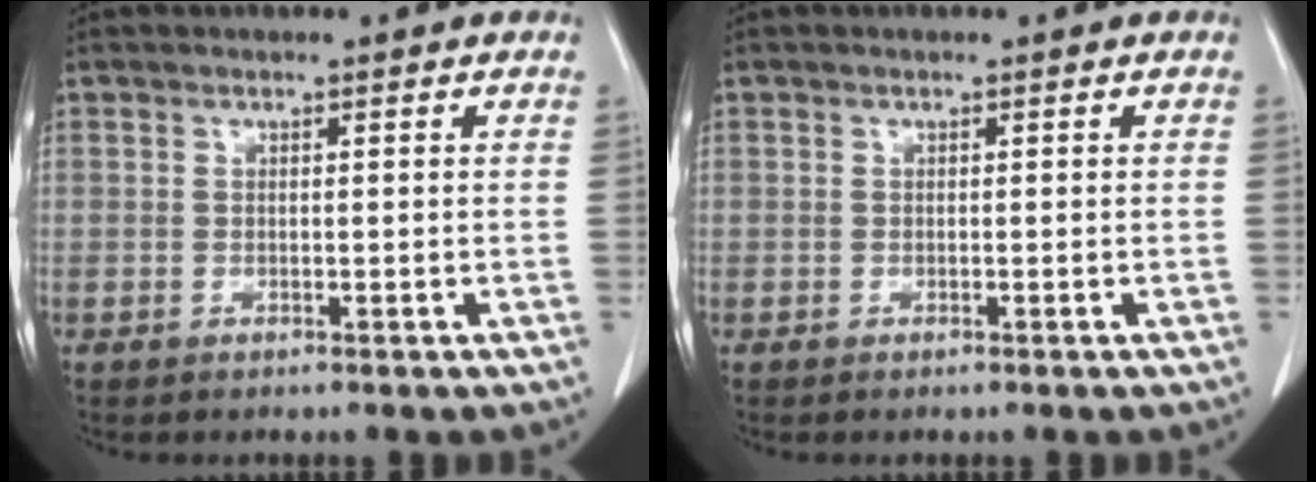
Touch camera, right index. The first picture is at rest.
{"total": 0.0}